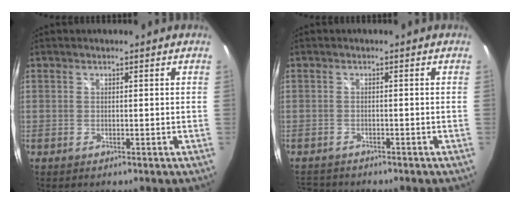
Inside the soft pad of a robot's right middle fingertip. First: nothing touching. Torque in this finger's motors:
{"motor_torque": [-0.57, -0.54, -0.18, -0.06]}